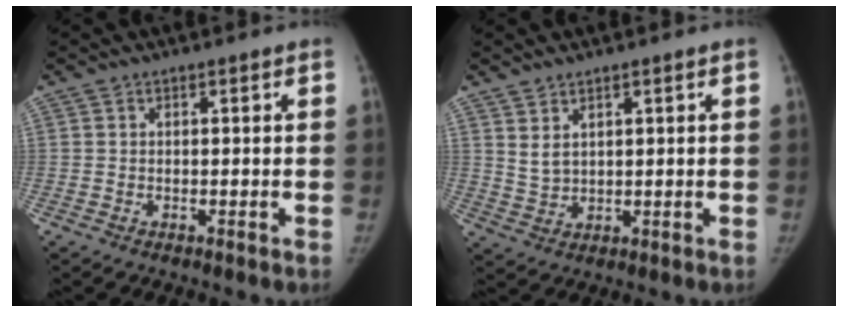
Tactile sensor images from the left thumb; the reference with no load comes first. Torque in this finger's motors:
{"motor_torque": [-0.34, -0.01, -0.20, -0.14, -0.01]}